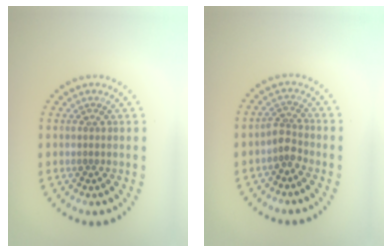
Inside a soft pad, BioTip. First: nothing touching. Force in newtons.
{"total": 1.8, "press": 1.3, "slide": 1.3}